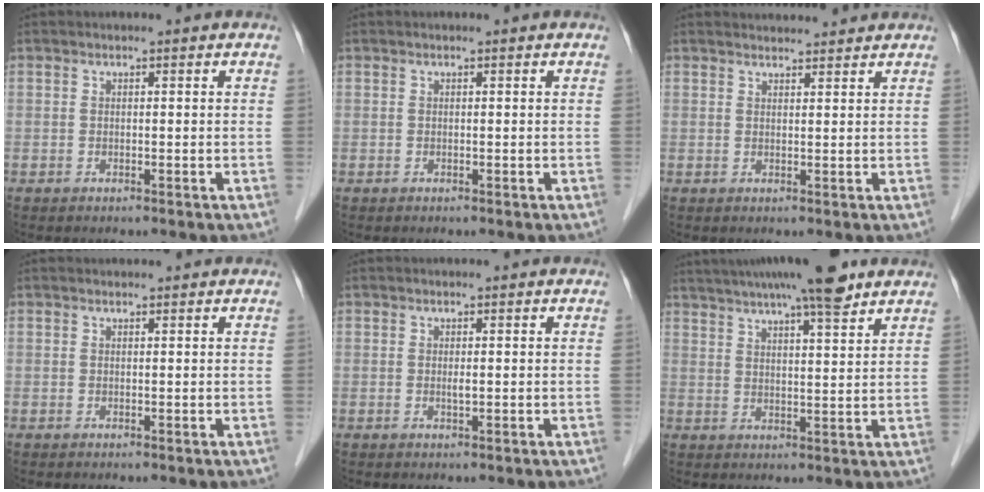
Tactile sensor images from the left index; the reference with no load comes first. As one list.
[{"total": 0.0}, {"total": 4.3, "force": [4.2, 0.5, 0.5], "torque": [-0.013, 0.020, 0.056]}, {"total": 1.0, "force": [1.0, 0.1, 0.2], "torque": [-0.007, 0.012, 0.019]}, {"total": 0.7, "force": [0.1, 0.1, 0.7], "torque": [-0.016, -0.002, 0.002]}, {"total": 14.4, "force": [11.5, 1.3, 8.6], "torque": [-0.144, 0.029, 0.167]}]